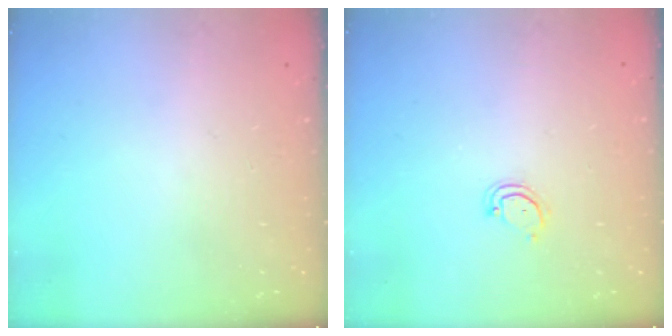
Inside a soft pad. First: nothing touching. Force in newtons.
{"total": 2.5, "press": 2.5, "slide": 0.1}